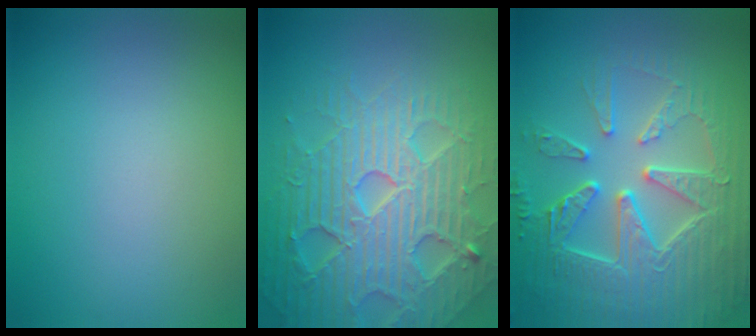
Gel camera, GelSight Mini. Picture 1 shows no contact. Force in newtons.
{"total": 7.4, "press": 7.3, "slide": 1.6}
{"total": 8.4, "press": 6.3, "slide": 5.7}